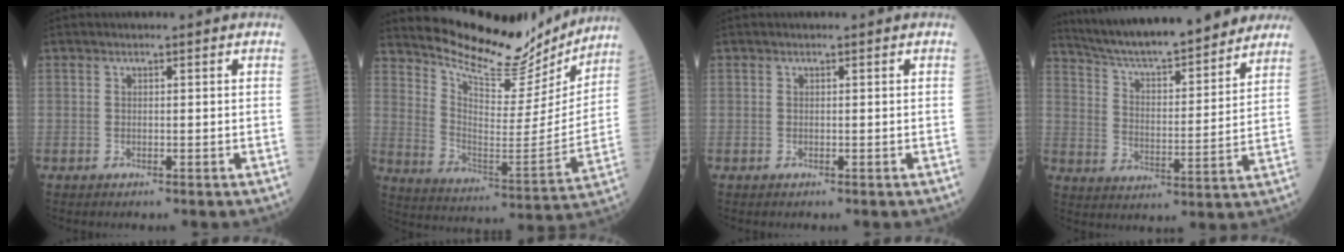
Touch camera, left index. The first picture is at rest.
{"total": 18.3, "force": [17.2, 4.1, 4.8], "torque": [-0.088, -0.042, 0.255]}
{"total": 0.0}
{"total": 21.2, "force": [18.9, 2.7, 9.2], "torque": [-0.150, 0.010, 0.279]}